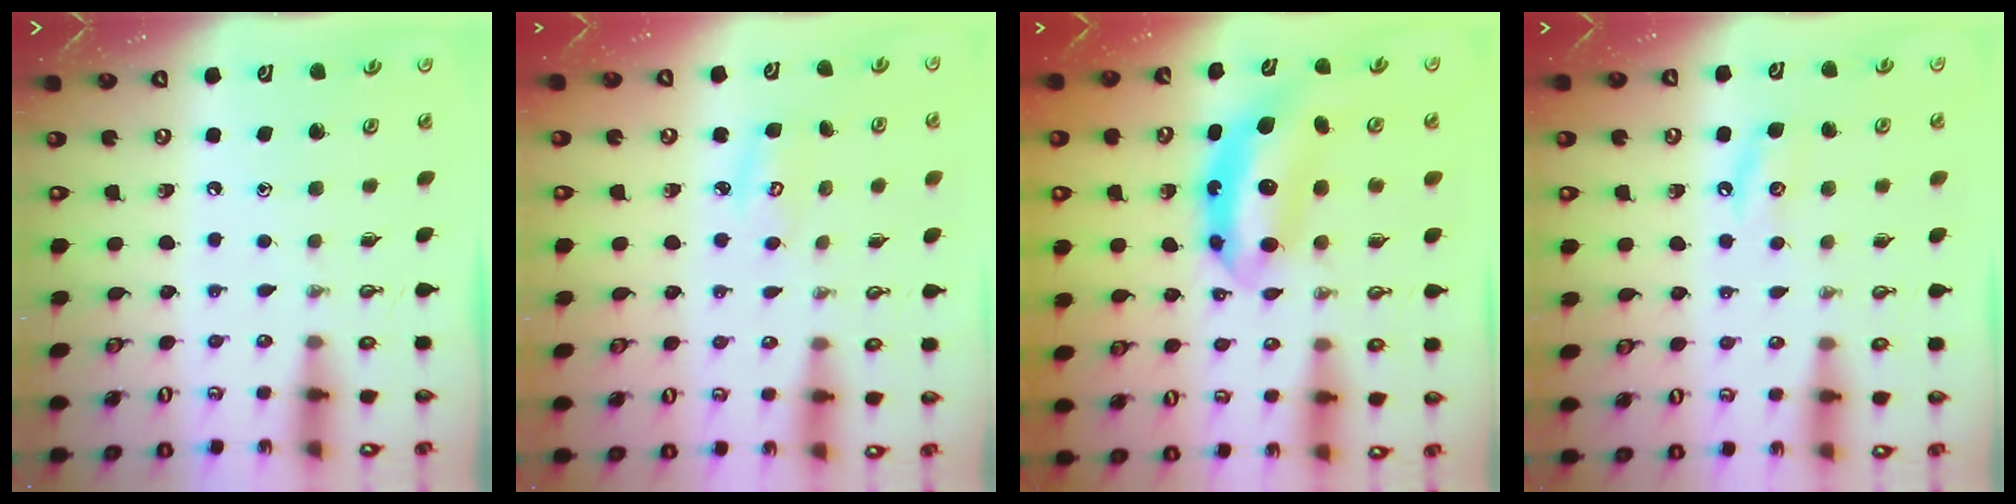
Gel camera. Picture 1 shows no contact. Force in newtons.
{"total": 4.2, "press": 4.2, "slide": 0.4}
{"total": 8.4, "press": 8.4, "slide": 0.6}
{"total": 4.3, "press": 4.3, "slide": 0.3}